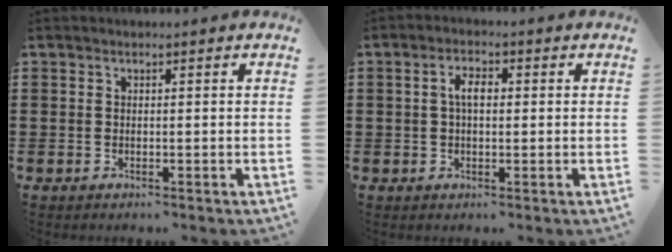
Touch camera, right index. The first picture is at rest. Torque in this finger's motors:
{"motor_torque": [0.53, -0.27, 0.29, 0.09]}